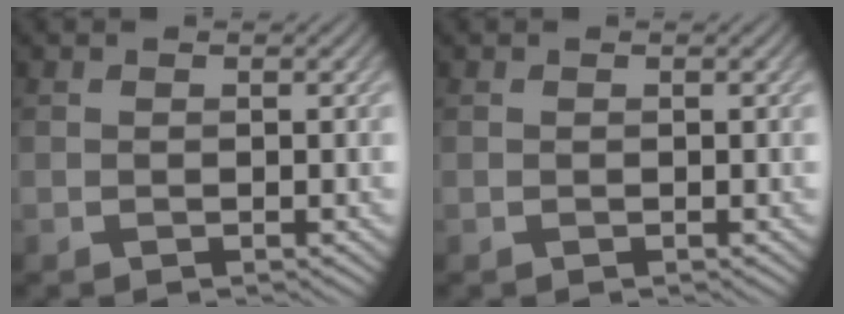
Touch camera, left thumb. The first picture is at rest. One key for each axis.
{"total": 0.0}